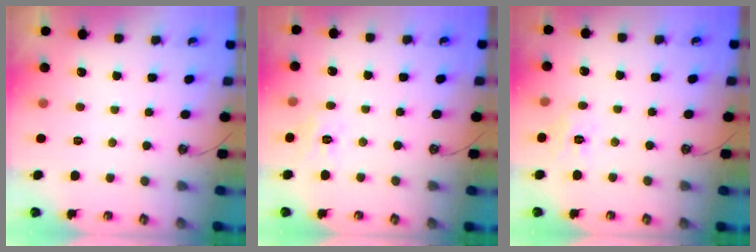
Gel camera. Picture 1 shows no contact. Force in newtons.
{"total": 5.8, "press": 5.8, "slide": 0.5}
{"total": 5.8, "press": 5.8, "slide": 0.5}